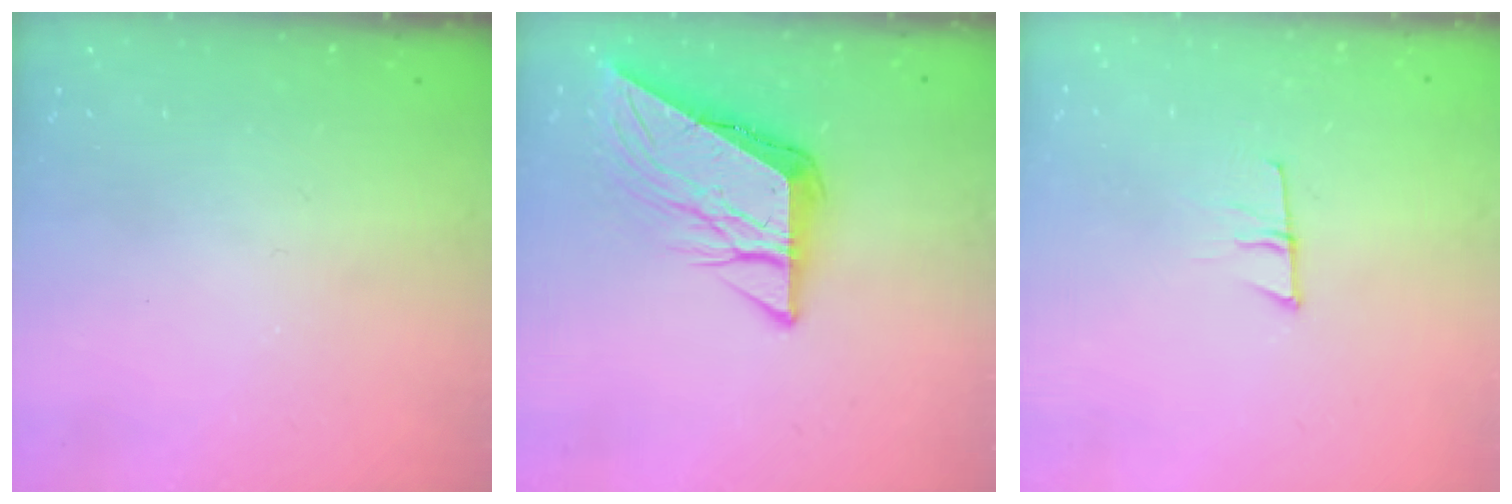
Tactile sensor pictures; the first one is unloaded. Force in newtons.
{"total": 9.0, "press": 8.9, "slide": 1.0}
{"total": 6.0, "press": 5.9, "slide": 1.0}